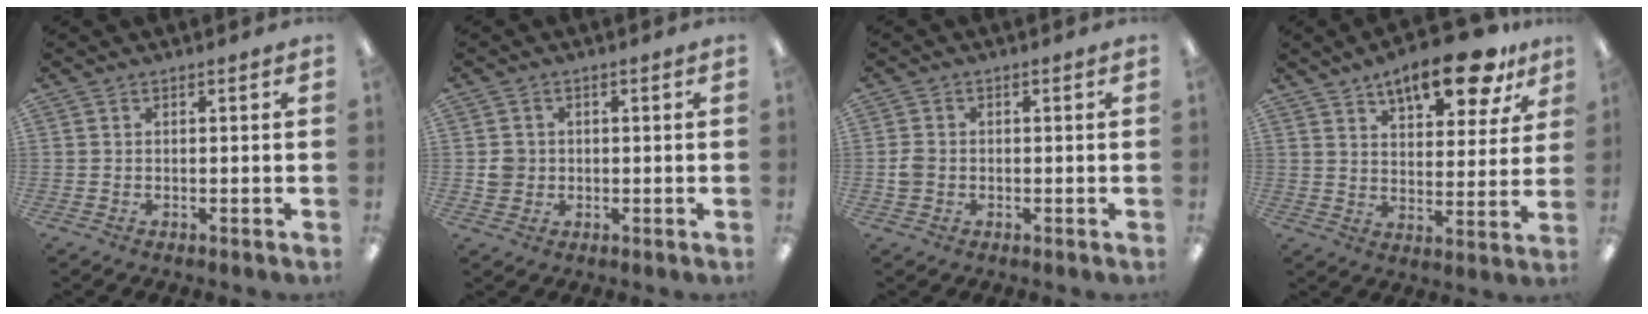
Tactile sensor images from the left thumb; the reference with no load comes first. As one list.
[{"total": 3.2, "force": [-0.1, 3.1, 0.7], "torque": [-0.008, 0.001, -0.005]}, {"total": 2.5, "force": [-0.5, 2.1, 1.3], "torque": [-0.022, 0.003, -0.010]}, {"total": 14.9, "force": [10.2, 5.6, 9.4], "torque": [-0.126, -0.051, 0.167]}]